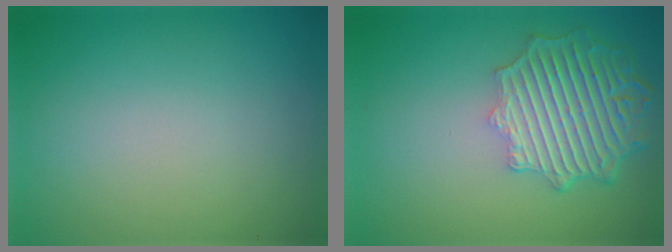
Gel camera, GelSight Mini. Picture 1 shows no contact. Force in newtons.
{"total": 6.5, "press": 4.9, "slide": 4.1}